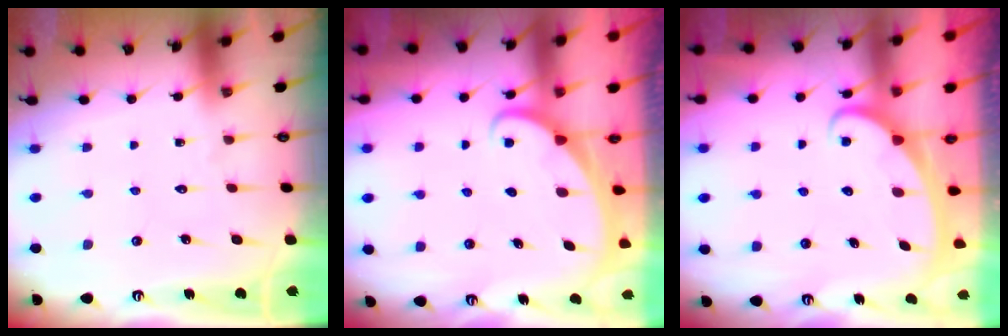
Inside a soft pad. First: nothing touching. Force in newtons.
{"total": 1.9, "press": 1.9, "slide": 0.1}
{"total": 2.4, "press": 2.4, "slide": 0.4}